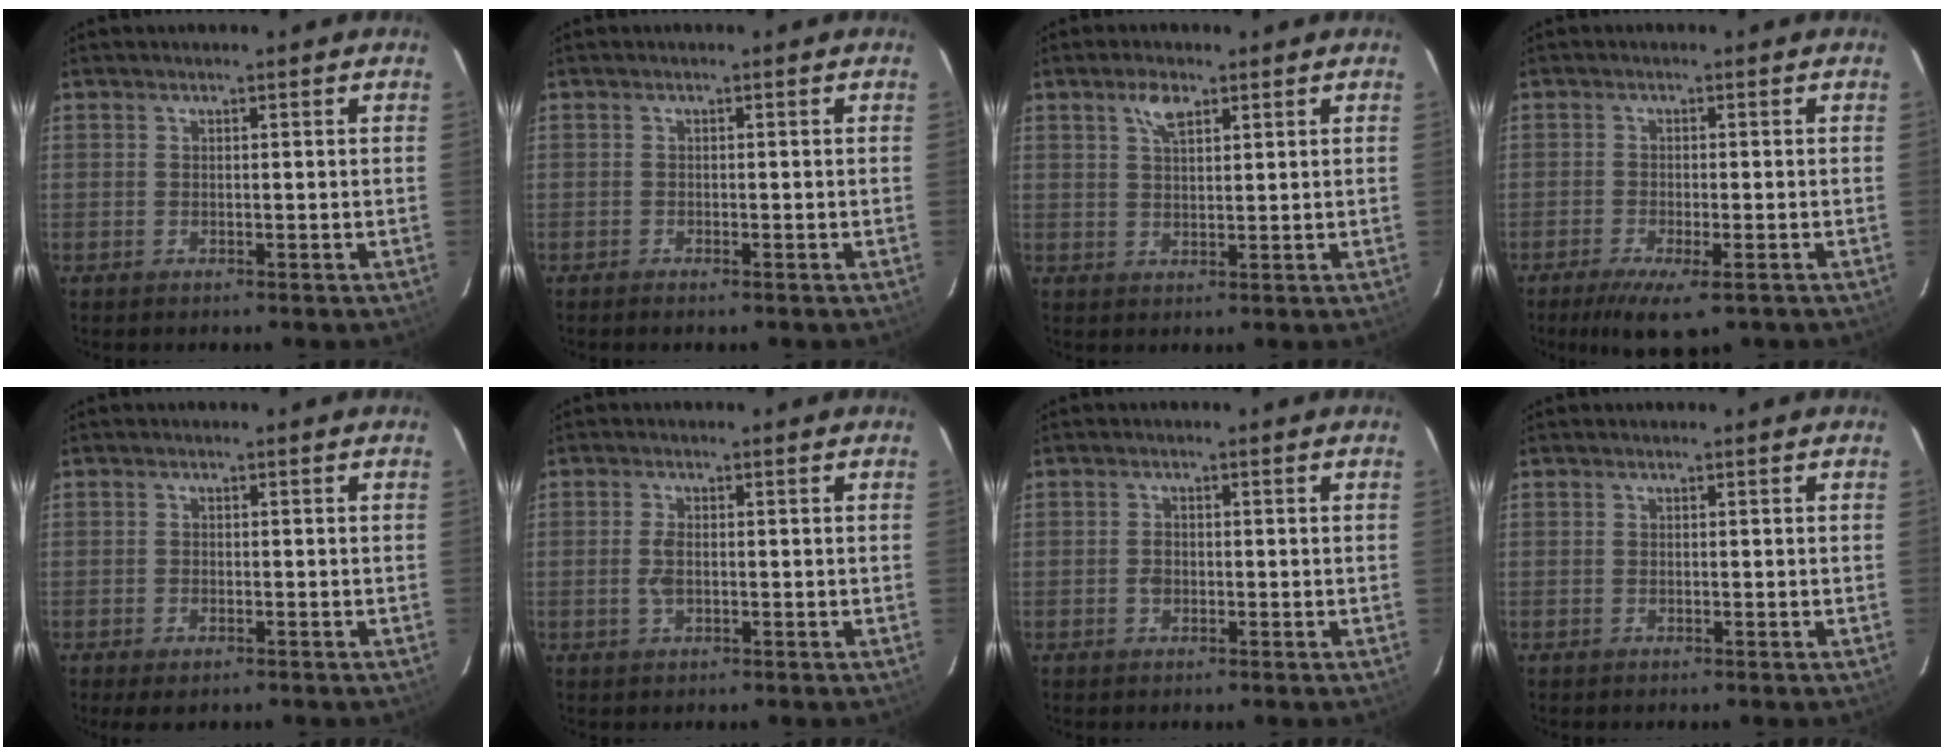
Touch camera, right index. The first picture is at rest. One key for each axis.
{"total": 0.9, "fx": -0.7, "fy": 0.1, "fz": 0.4, "tx": -0.011, "ty": -0.001, "tz": -0.015}
{"total": 3.7, "fx": 2.1, "fy": 1.6, "fz": 2.6, "tx": -0.049, "ty": 0.008, "tz": 0.040}
{"total": 7.4, "fx": -4.9, "fy": 1.9, "fz": 5.2, "tx": -0.113, "ty": -0.027, "tz": -0.080}
{"total": 2.5, "fx": -1.6, "fy": 1.3, "fz": 1.4, "tx": -0.032, "ty": -0.006, "tz": -0.028}
{"total": 2.5, "fx": -0.3, "fy": 1.2, "fz": 2.2, "tx": -0.045, "ty": 0.002, "tz": -0.004}
{"total": 1.6, "fx": -0.4, "fy": 1.3, "fz": 0.8, "tx": -0.014, "ty": 0.005, "tz": -0.008}
{"total": 0.0}